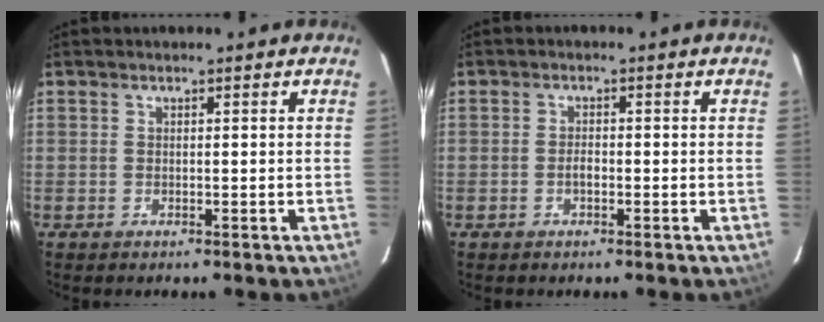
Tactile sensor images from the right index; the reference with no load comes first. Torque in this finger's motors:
{"motor_torque": [0.35, -0.10, 0.20, 0.03]}